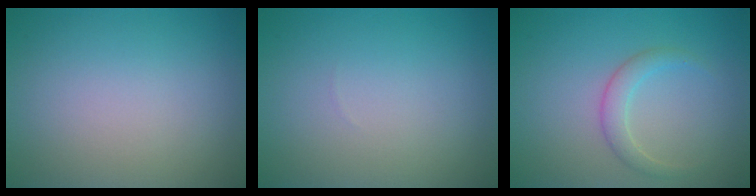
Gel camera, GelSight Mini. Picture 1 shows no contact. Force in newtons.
{"total": 0.0}
{"total": 1.8, "press": 1.8, "slide": 0.2}